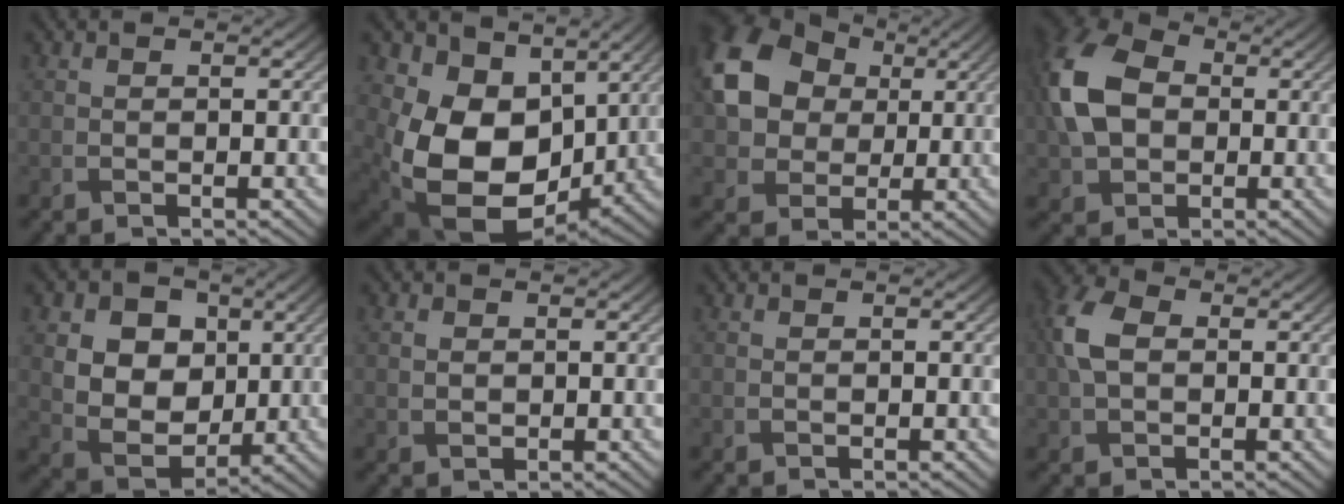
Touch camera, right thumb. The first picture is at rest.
{"total": 12.2, "force": [1.6, 9.3, 7.8], "torque": [-0.161, -0.031, 0.025]}
{"total": 13.9, "force": [3.1, 10.9, 8.1], "torque": [-0.193, 0.020, 0.048]}
{"total": 11.3, "force": [0.5, 8.2, 7.7], "torque": [-0.203, 0.015, -0.003]}
{"total": 11.0, "force": [3.1, 8.8, 5.9], "torque": [-0.142, 0.009, 0.062]}
{"total": 1.0, "force": [0.4, 0.8, 0.5], "torque": [-0.010, -0.002, 0.009]}
{"total": 0.0}
{"total": 5.2, "force": [0.6, 3.5, 3.9], "torque": [-0.095, 0.011, 0.002]}